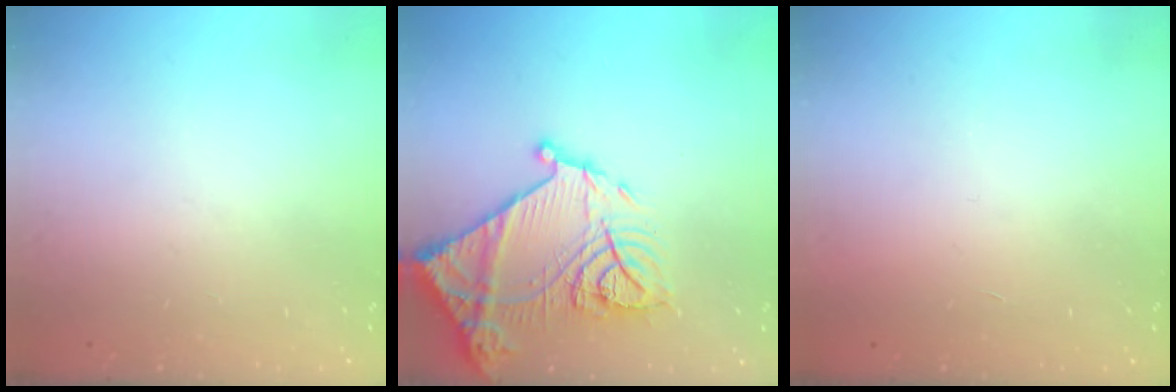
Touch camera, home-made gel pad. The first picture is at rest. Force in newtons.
{"total": 20.6, "press": 20.5, "slide": 1.8}
{"total": 1.7, "press": 1.7, "slide": 0.1}